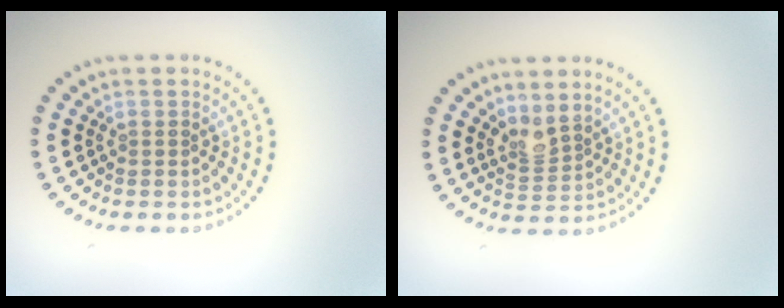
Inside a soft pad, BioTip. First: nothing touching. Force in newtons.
{"total": 2.0, "press": 1.6, "slide": 1.3}